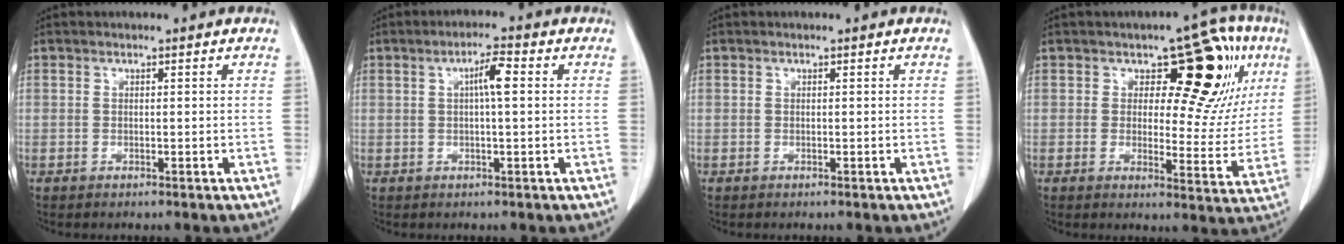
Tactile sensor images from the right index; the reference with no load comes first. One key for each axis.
{"total": 3.8, "fx": 0.7, "fy": 0.4, "fz": 3.7, "tx": -0.068, "ty": 0.007, "tz": 0.011}
{"total": 0.0}
{"total": 15.0, "fx": 5.9, "fy": 6.9, "fz": 11.9, "tx": -0.126, "ty": 0.018, "tz": 0.079}